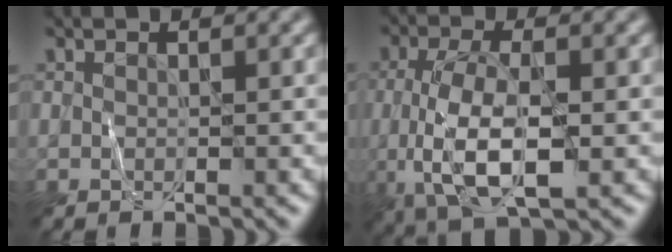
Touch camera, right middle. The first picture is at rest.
{"total": 7.4, "force": [-0.8, 3.0, 6.7], "torque": [-0.138, -0.006, -0.013]}